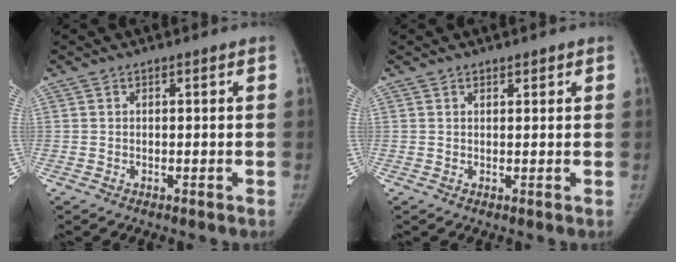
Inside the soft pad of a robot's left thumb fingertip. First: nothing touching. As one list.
[{"total": 0.8, "force": [0.6, 0.5, 0.1], "torque": [0.007, -0.004, 0.005]}]